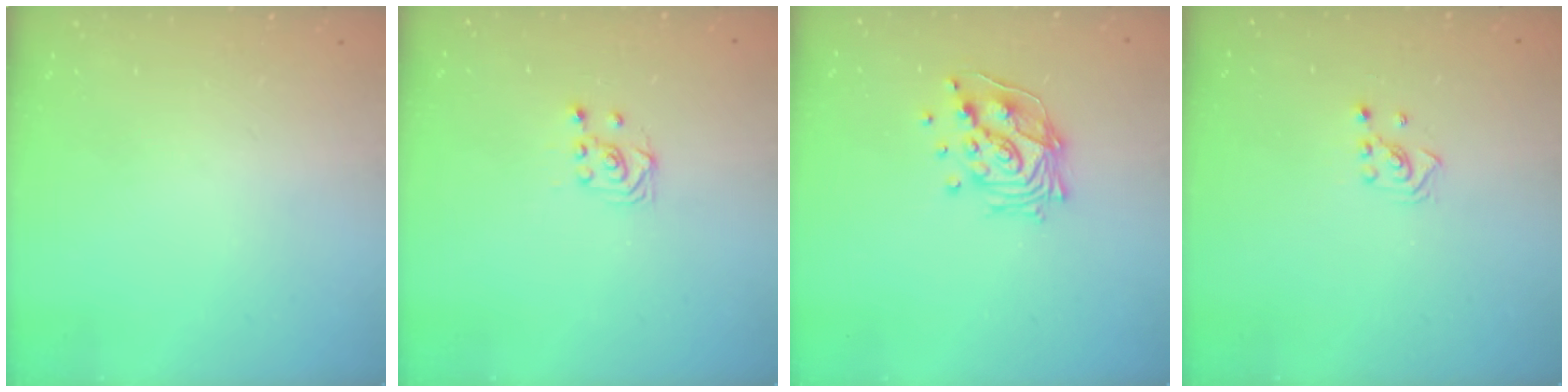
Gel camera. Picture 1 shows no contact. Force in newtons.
{"total": 2.7, "press": 2.4, "slide": 1.3}
{"total": 13.4, "press": 13.4, "slide": 1.6}
{"total": 2.1, "press": 2.1, "slide": 0.3}